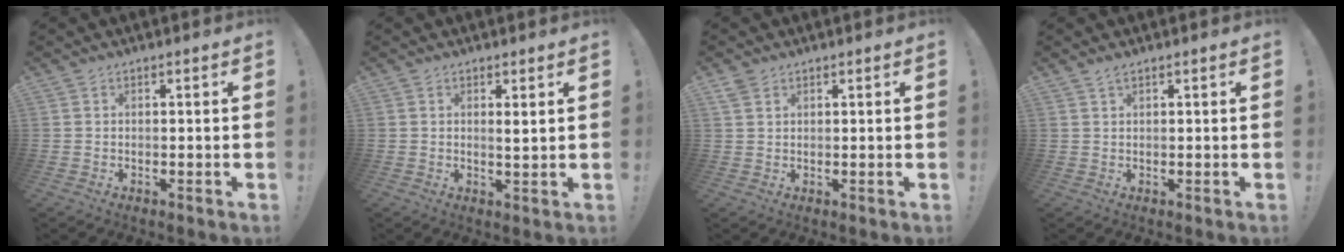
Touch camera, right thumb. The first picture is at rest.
{"total": 2.0, "force": [1.1, 0.1, 1.7], "torque": [-0.016, -0.013, 0.013]}
{"total": 2.0, "force": [1.5, 1.1, 0.7], "torque": [-0.015, -0.004, 0.030]}
{"total": 1.2, "force": [0.8, 0.2, 0.8], "torque": [-0.024, 0.003, 0.017]}